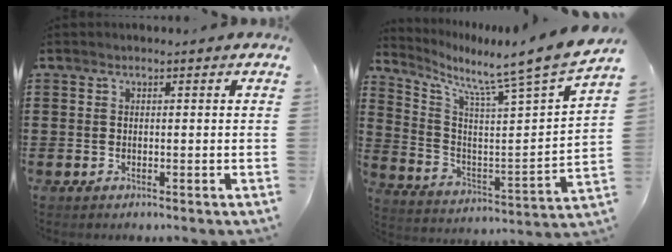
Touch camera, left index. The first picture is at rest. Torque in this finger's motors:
{"motor_torque": [1.96, -0.18, 0.04, 0.11]}